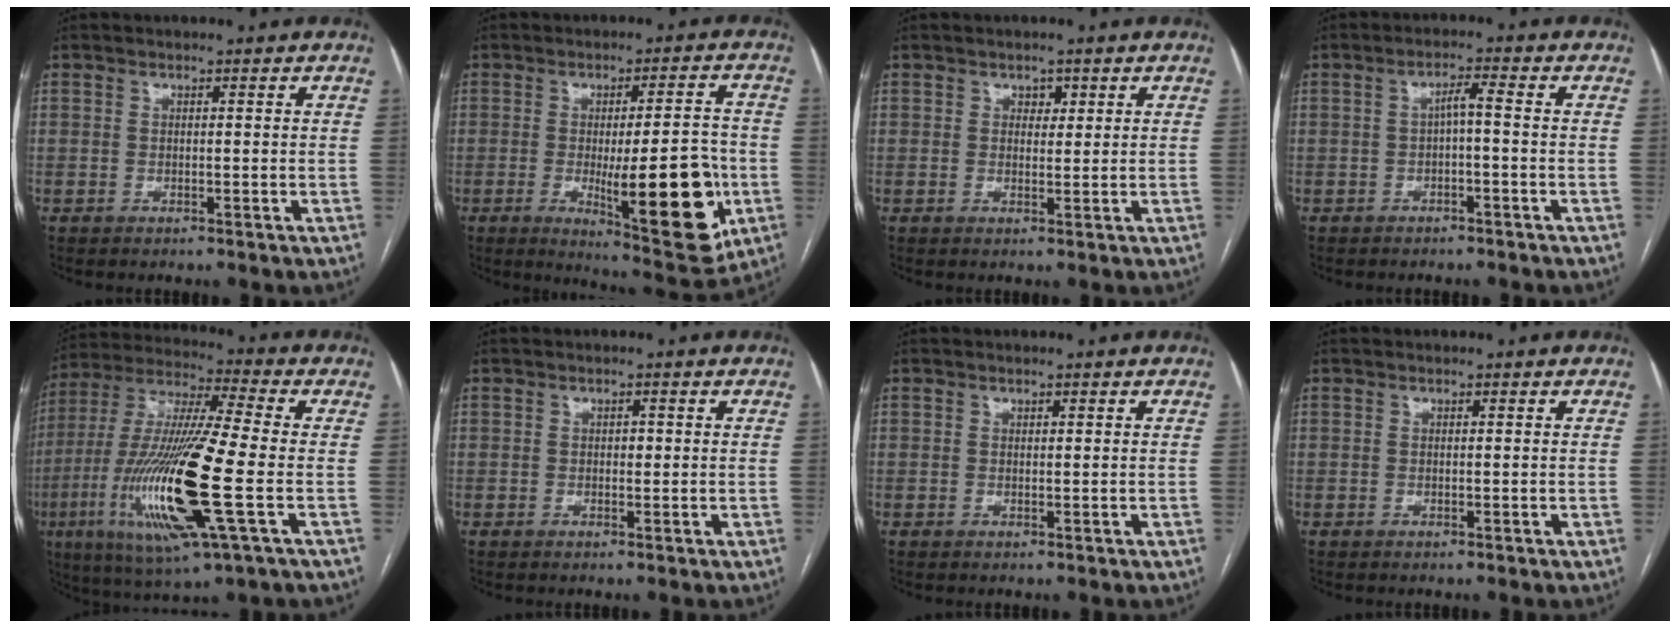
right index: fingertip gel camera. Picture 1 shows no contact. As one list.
[{"total": 15.7, "force": [-3.8, 3.4, 14.8], "torque": [-0.193, -0.012, -0.043]}, {"total": 1.7, "force": [0.8, 1.2, 0.8], "torque": [-0.006, 0.000, 0.011]}, {"total": 2.5, "force": [-0.4, 0.3, 2.4], "torque": [-0.042, 0.010, -0.006]}, {"total": 21.0, "force": [-5.3, 1.5, 20.2], "torque": [-0.440, -0.028, -0.100]}, {"total": 0.9, "force": [0.1, 0.6, 0.6], "torque": [-0.005, 0.002, -0.001]}, {"total": 0.0}, {"total": 0.0}]